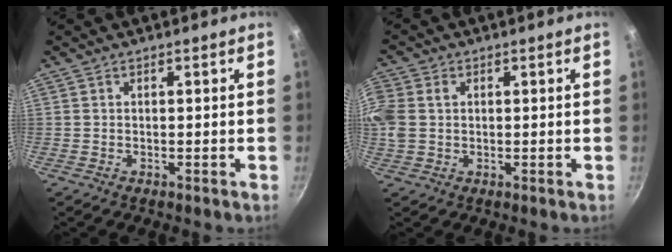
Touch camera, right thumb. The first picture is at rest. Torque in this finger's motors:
{"motor_torque": [2.04, 2.97, 0.95, 0.01, 0.32]}